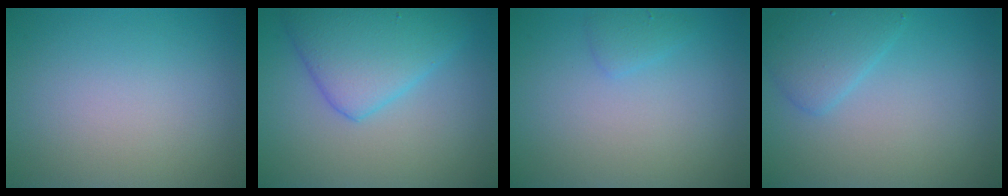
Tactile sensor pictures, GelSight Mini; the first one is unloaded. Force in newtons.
{"total": 4.1, "press": 4.1, "slide": 0.2}
{"total": 1.1, "press": 1.1, "slide": 0.0}
{"total": 2.8, "press": 2.8, "slide": 0.1}